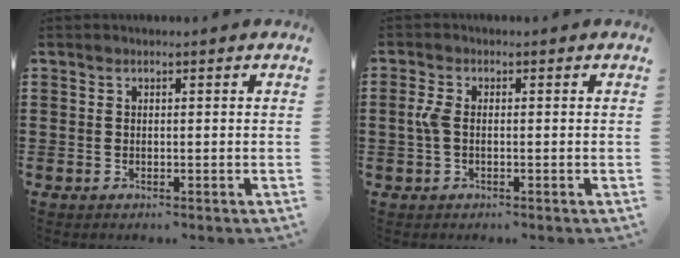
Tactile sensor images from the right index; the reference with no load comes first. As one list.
[{"total": 2.8, "force": [-0.3, 1.4, 2.5], "torque": [-0.071, -0.004, -0.013]}]